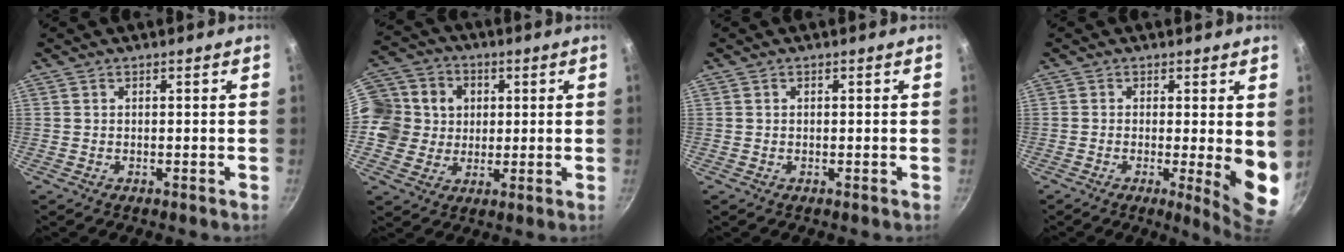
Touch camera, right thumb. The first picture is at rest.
{"total": 14.6, "force": [2.2, 13.2, 5.8], "torque": [-0.099, 0.019, 0.033]}
{"total": 0.0}
{"total": 8.4, "force": [-0.5, 1.7, 8.2], "torque": [-0.104, -0.022, -0.004]}